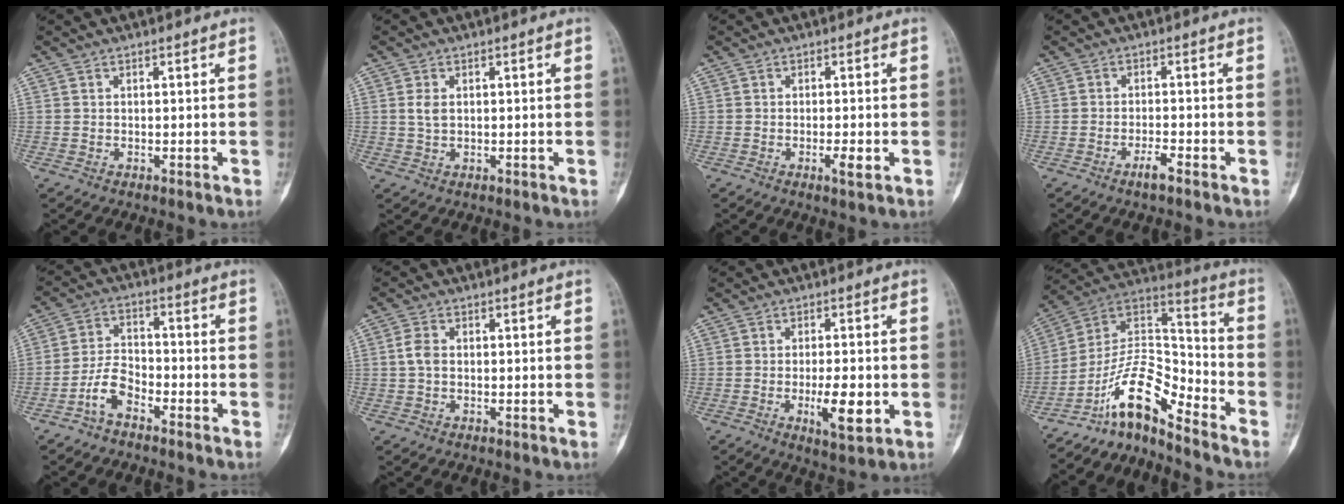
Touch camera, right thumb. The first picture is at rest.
{"total": 2.2, "force": [0.4, 1.3, 1.7], "torque": [-0.033, 0.002, 0.010]}
{"total": 2.6, "force": [-0.9, 0.5, 2.4], "torque": [-0.042, -0.004, -0.015]}
{"total": 2.6, "force": [-1.8, 0.3, 1.9], "torque": [-0.039, 0.007, -0.036]}
{"total": 6.2, "force": [-3.8, 3.2, 3.7], "torque": [-0.069, 0.033, -0.081]}
{"total": 2.8, "force": [0.1, 1.9, 2.1], "torque": [-0.044, 0.007, -0.003]}
{"total": 7.6, "force": [-1.7, 2.5, 7.0], "torque": [-0.108, -0.008, -0.024]}
{"total": 12.9, "force": [-9.6, 3.9, 7.7], "torque": [-0.132, 0.113, -0.181]}